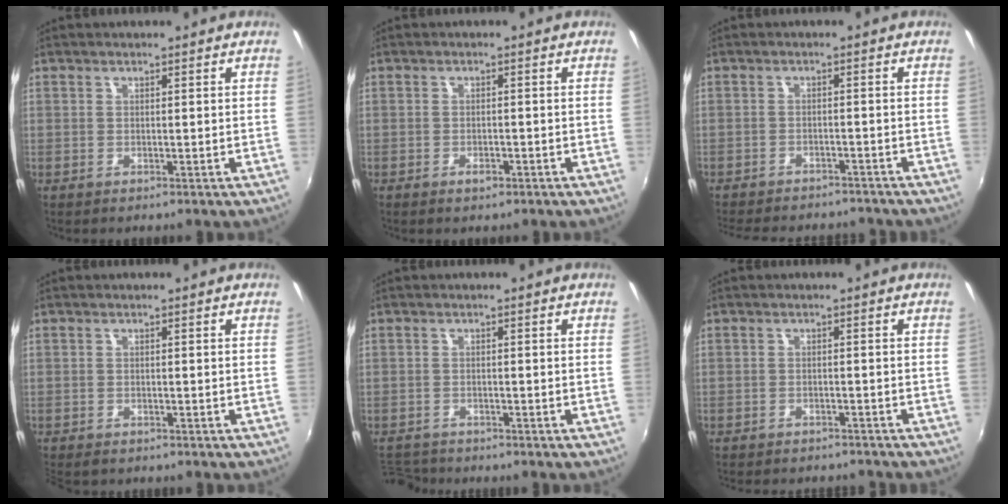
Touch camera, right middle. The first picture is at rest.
{"total": 1.7, "force": [-1.2, 0.8, 0.9], "torque": [-0.017, -0.002, -0.018]}
{"total": 13.2, "force": [-11.5, 4.3, 5.0], "torque": [-0.116, -0.016, -0.159]}
{"total": 2.8, "force": [-2.5, 0.9, 0.9], "torque": [-0.027, -0.015, -0.044]}
{"total": 4.9, "force": [-4.7, 1.2, 0.7], "torque": [-0.034, -0.012, -0.088]}
{"total": 7.5, "force": [-6.8, 2.0, 2.5], "torque": [-0.065, -0.014, -0.097]}